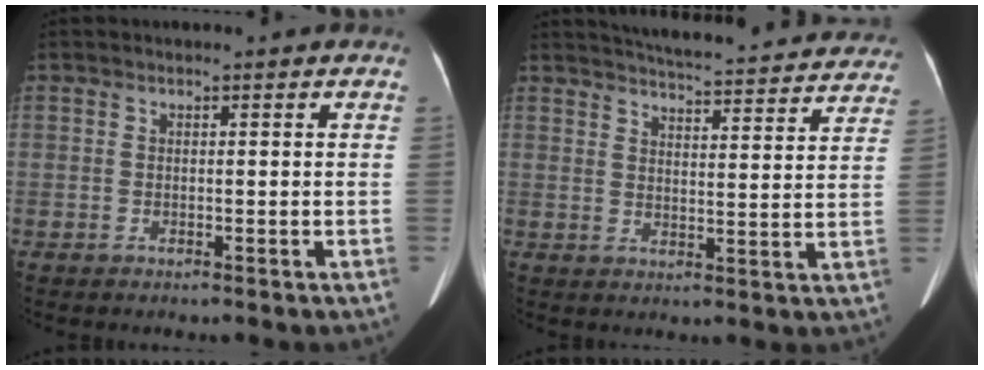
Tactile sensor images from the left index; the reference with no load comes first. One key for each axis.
{"total": 24.1, "fx": 22.6, "fy": 3.9, "fz": 7.6, "tx": -0.112, "ty": -0.029, "tz": 0.271}